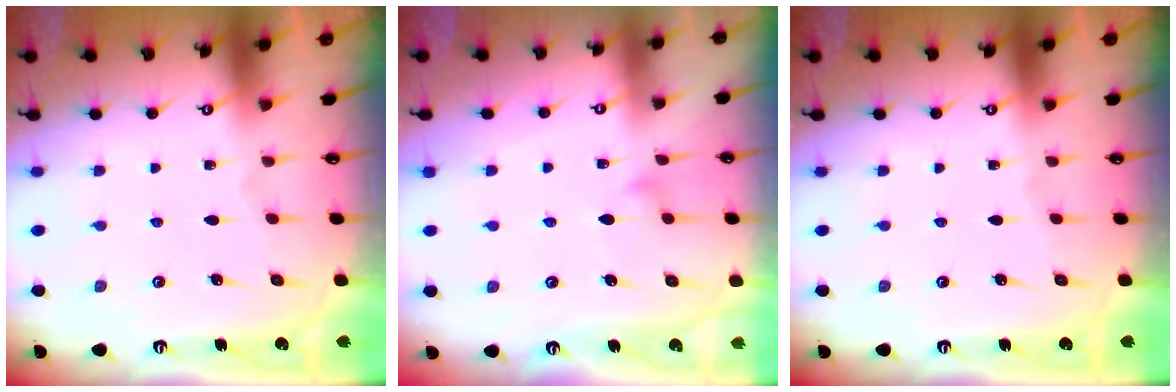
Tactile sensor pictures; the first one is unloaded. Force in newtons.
{"total": 8.4, "press": 8.4, "slide": 0.5}
{"total": 0.0}